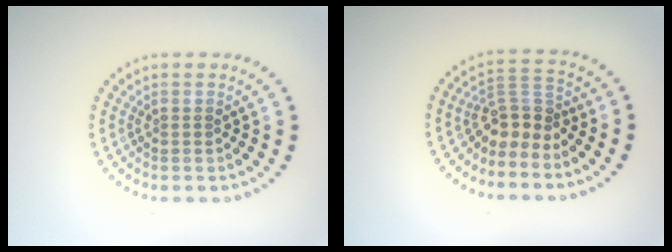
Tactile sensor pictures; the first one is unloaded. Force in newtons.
{"total": 3.2, "press": 2.3, "slide": 2.2}